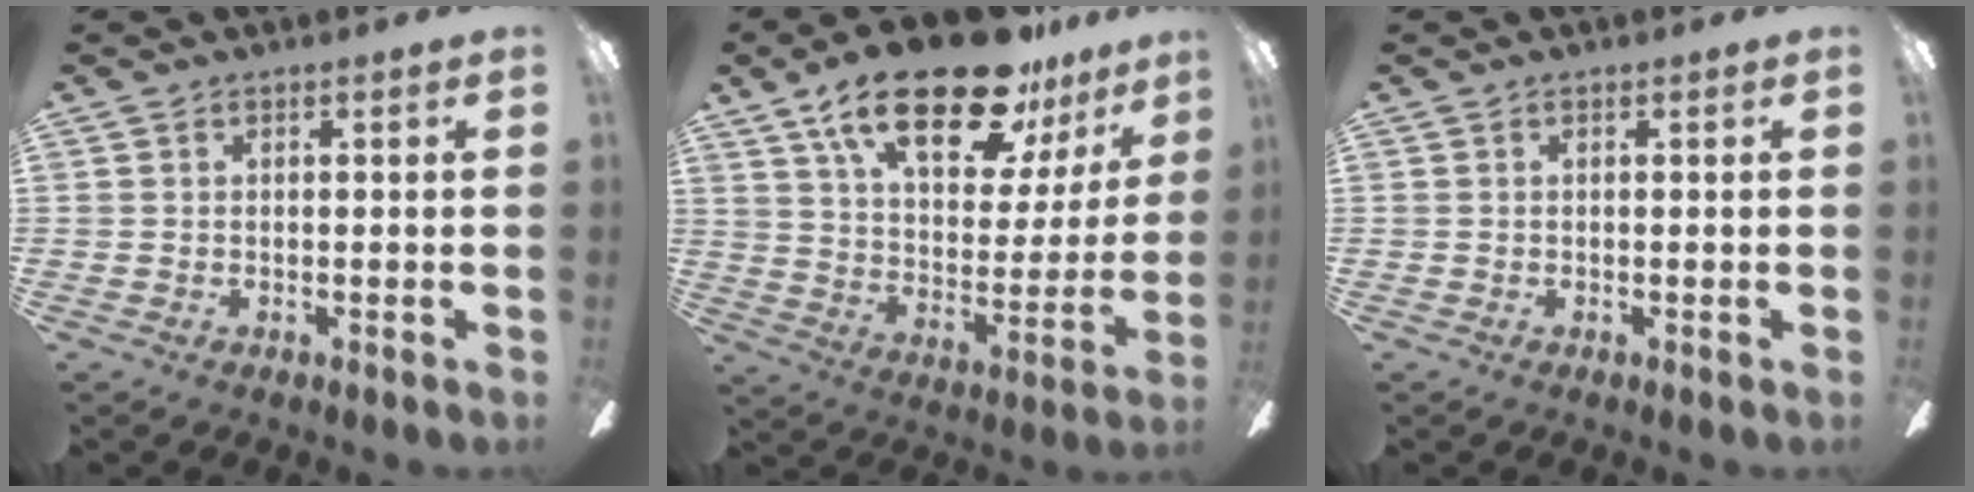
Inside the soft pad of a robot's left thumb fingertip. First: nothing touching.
{"total": 24.1, "force": [15.9, 9.4, 15.5], "torque": [-0.249, -0.088, 0.270]}
{"total": 0.0}